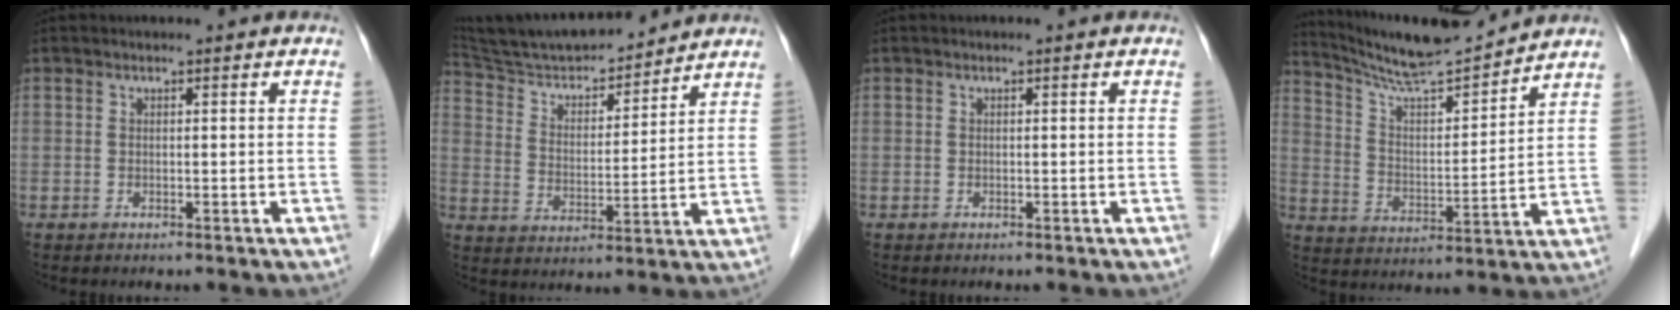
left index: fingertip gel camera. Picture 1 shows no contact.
{"total": 16.0, "force": [14.9, 2.4, 5.4], "torque": [-0.094, 0.006, 0.252]}
{"total": 0.0}
{"total": 13.1, "force": [12.5, -0.1, 3.7], "torque": [-0.071, -0.003, 0.215]}